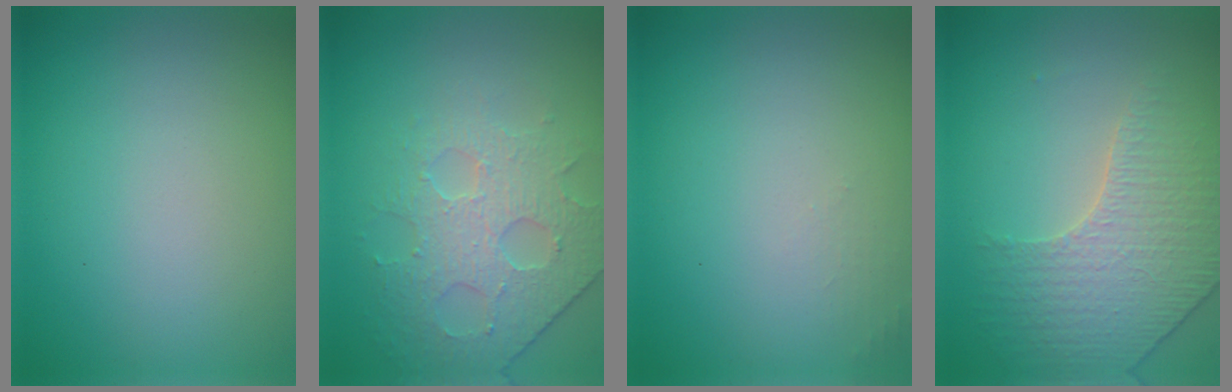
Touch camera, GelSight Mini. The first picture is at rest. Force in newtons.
{"total": 4.1, "press": 3.6, "slide": 1.9}
{"total": 0.7, "press": 0.6, "slide": 0.1}
{"total": 3.9, "press": 3.5, "slide": 1.7}